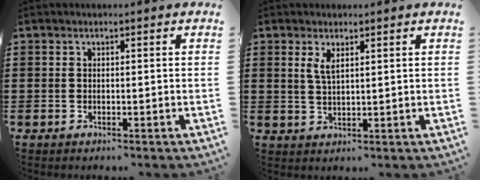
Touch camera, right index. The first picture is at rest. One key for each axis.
{"total": 2.6, "fx": 1.4, "fy": 0.9, "fz": 2.0, "tx": -0.043, "ty": 0.003, "tz": 0.024}